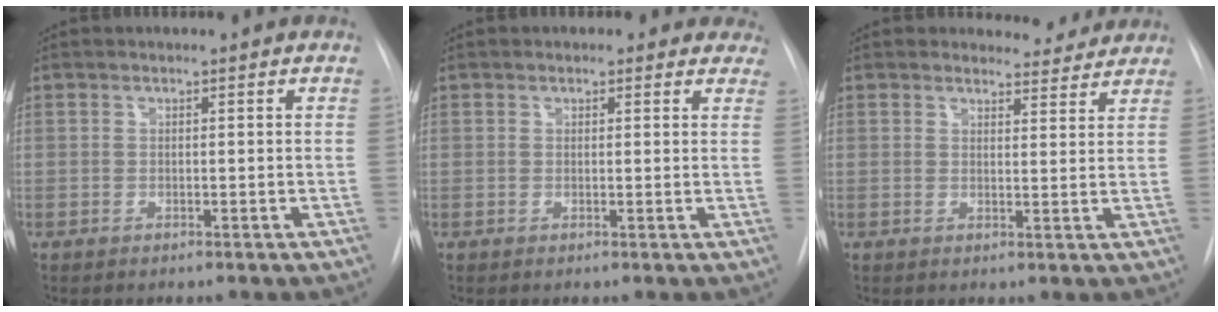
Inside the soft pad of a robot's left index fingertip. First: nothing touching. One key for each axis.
{"total": 4.2, "fx": 3.5, "fy": 2.2, "fz": 0.5, "tx": 0.021, "ty": -0.004, "tz": 0.024}
{"total": 4.1, "fx": 3.9, "fy": 1.3, "fz": -0.4, "tx": 0.010, "ty": -0.009, "tz": 0.041}